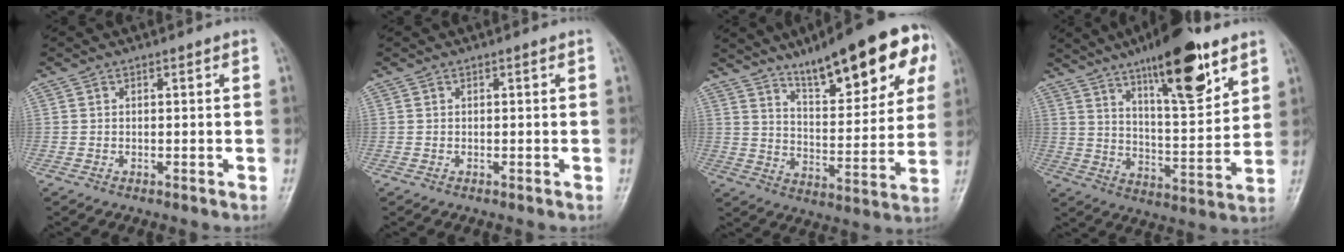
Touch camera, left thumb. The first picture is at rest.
{"total": 0.0}
{"total": 20.9, "force": [12.1, 6.0, 15.9], "torque": [-0.191, -0.039, 0.182]}
{"total": 18.2, "force": [11.0, 5.2, 13.5], "torque": [-0.180, -0.059, 0.182]}